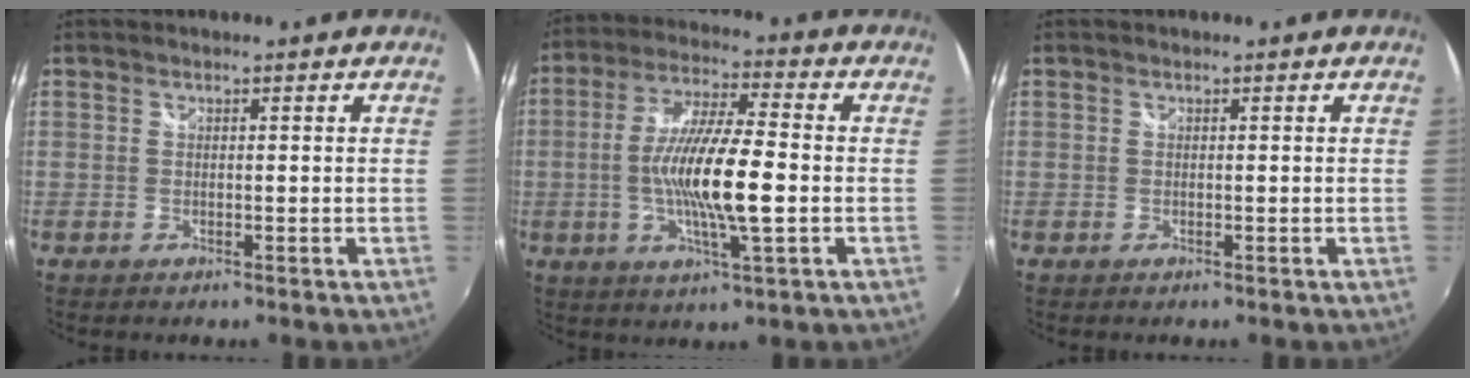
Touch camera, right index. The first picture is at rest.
{"total": 13.7, "force": [-2.1, 2.1, 13.4], "torque": [-0.256, -0.005, -0.042]}
{"total": 0.0}